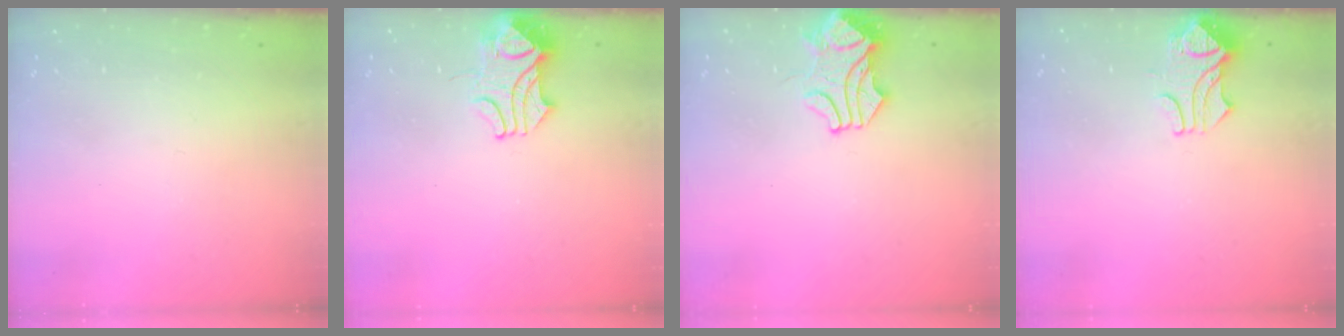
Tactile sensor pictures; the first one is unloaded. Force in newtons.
{"total": 3.7, "press": 3.6, "slide": 0.6}
{"total": 1.8, "press": 1.6, "slide": 0.8}
{"total": 0.8, "press": 0.5, "slide": 0.6}